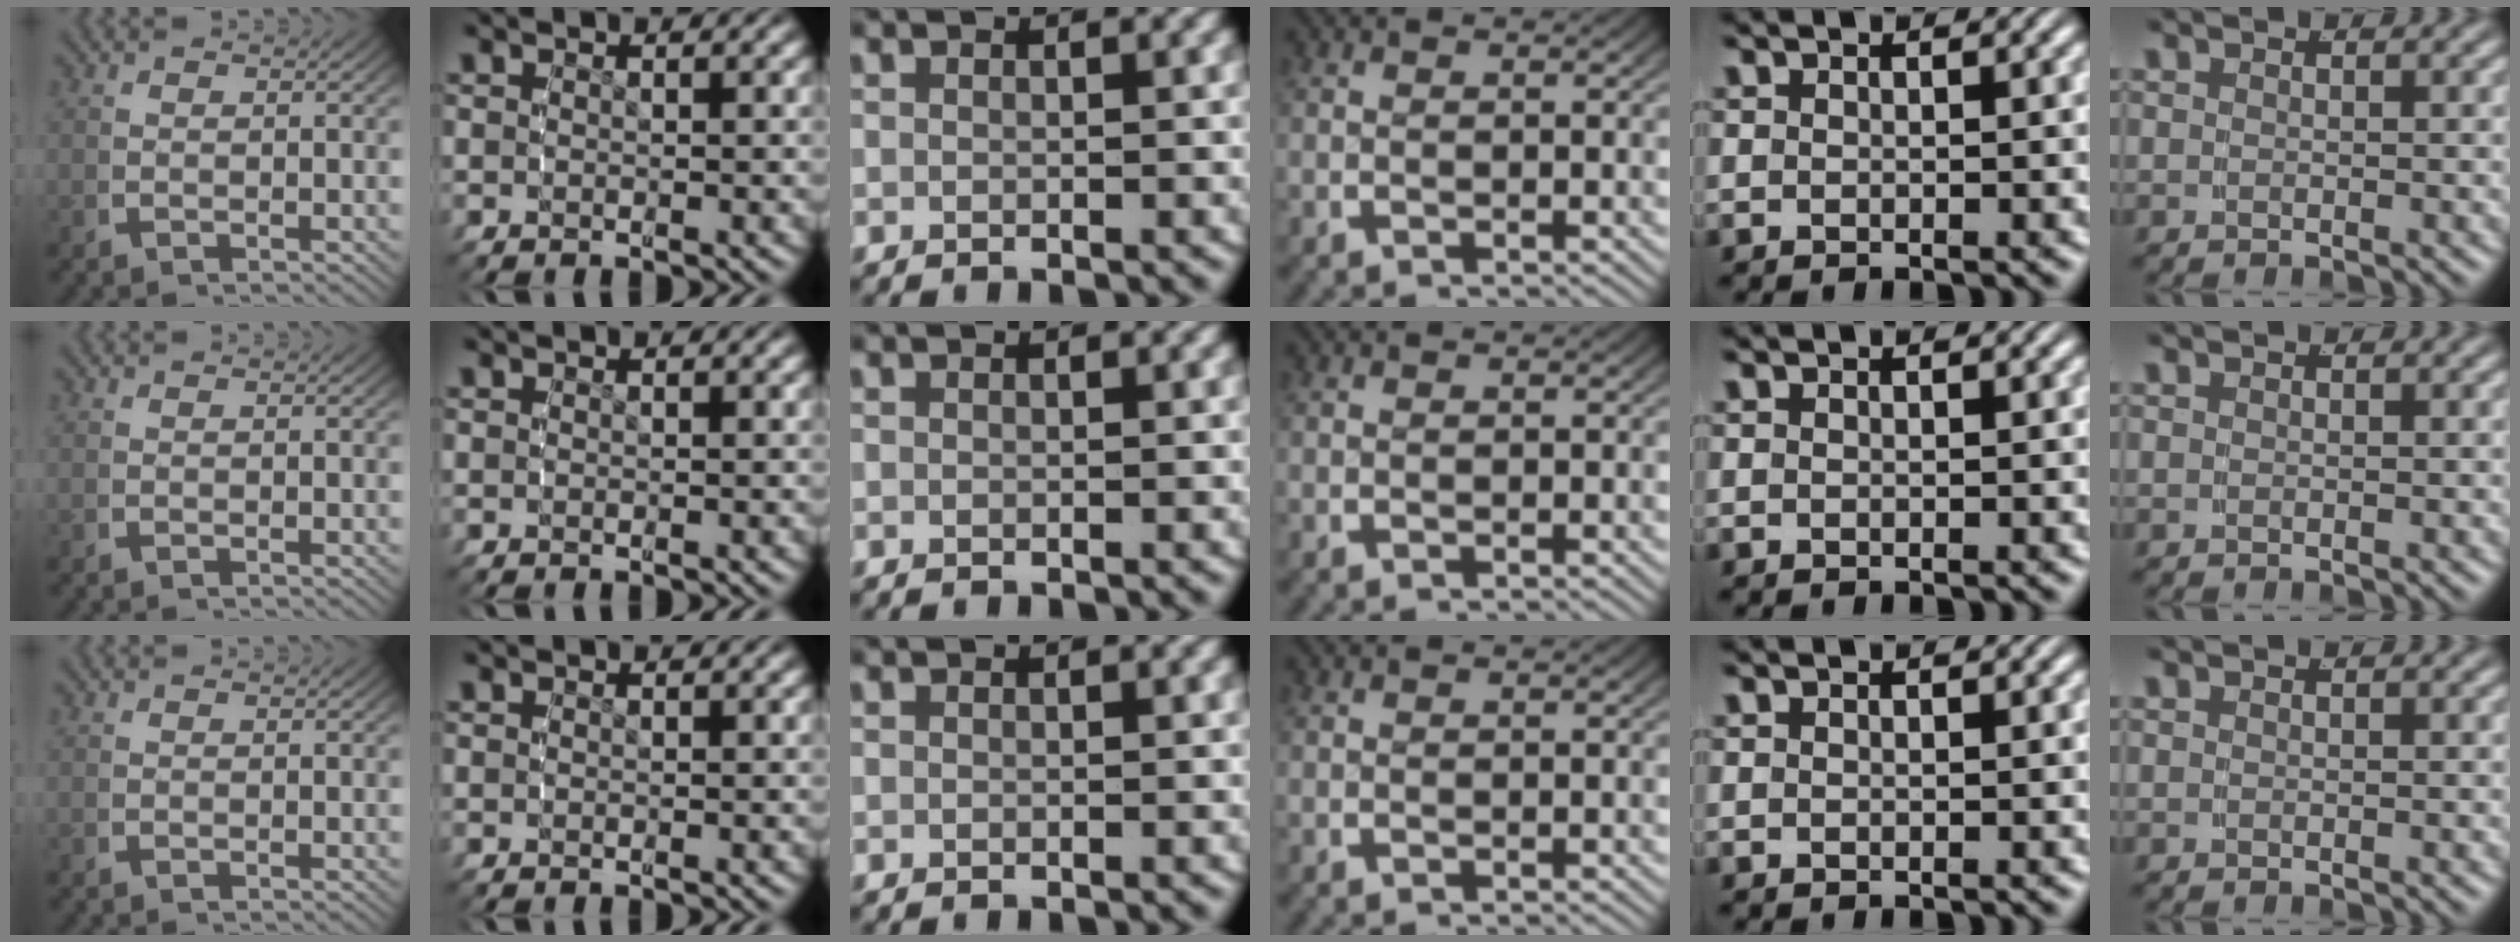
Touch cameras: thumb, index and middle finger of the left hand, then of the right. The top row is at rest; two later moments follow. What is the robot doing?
{"motion": "reach", "object": "shirt"}